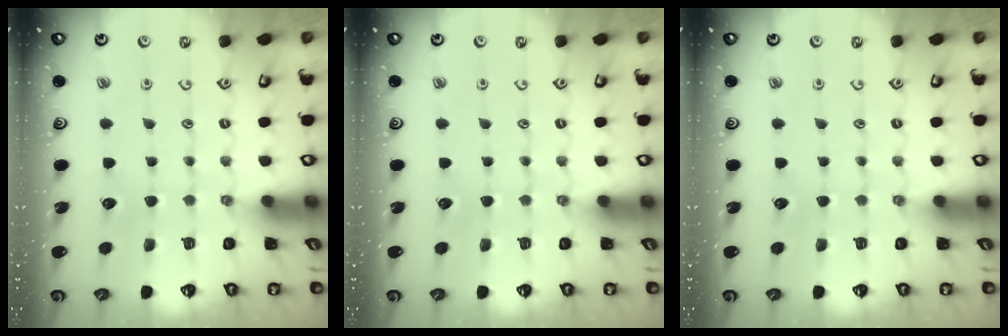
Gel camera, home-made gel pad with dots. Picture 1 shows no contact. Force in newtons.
{"total": 0.0}
{"total": 0.0}